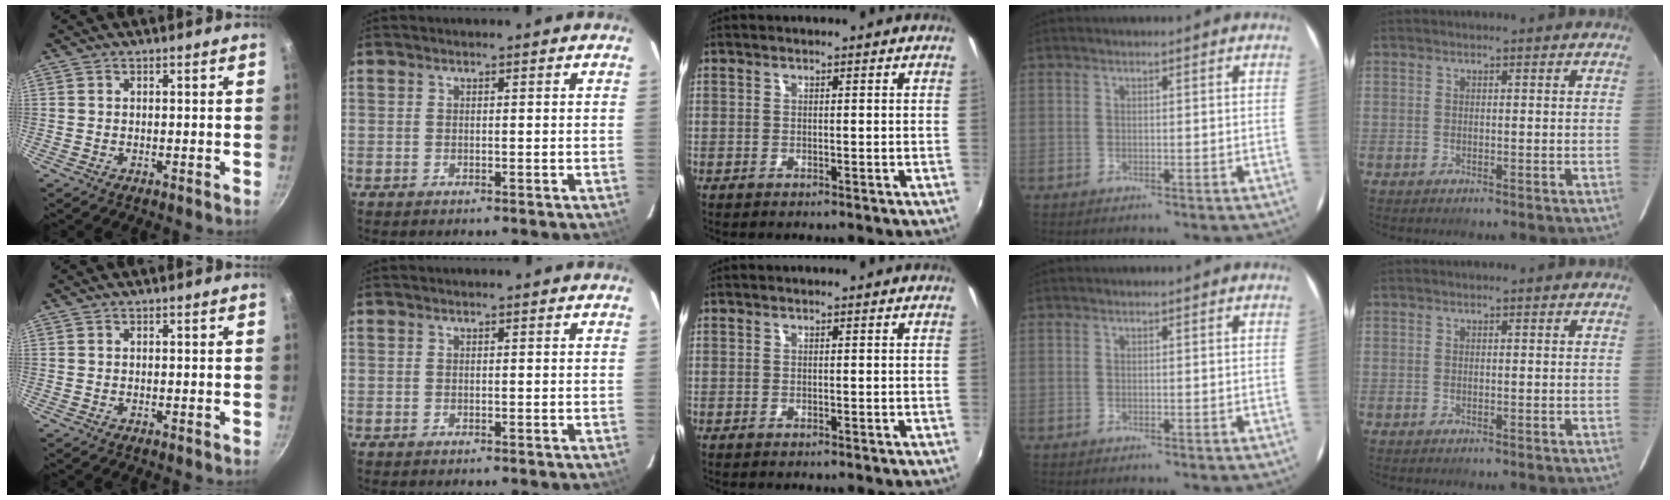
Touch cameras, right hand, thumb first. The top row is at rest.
{}